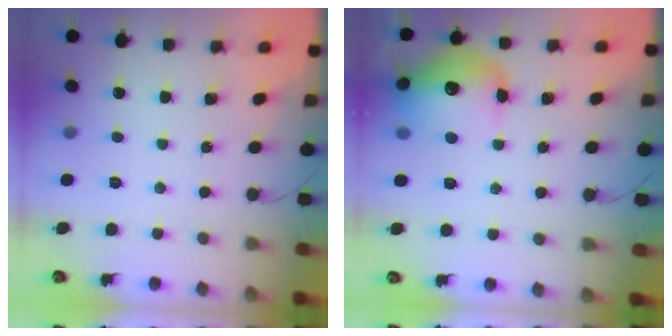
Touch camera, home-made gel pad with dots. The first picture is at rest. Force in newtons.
{"total": 17.4, "press": 17.3, "slide": 2.0}